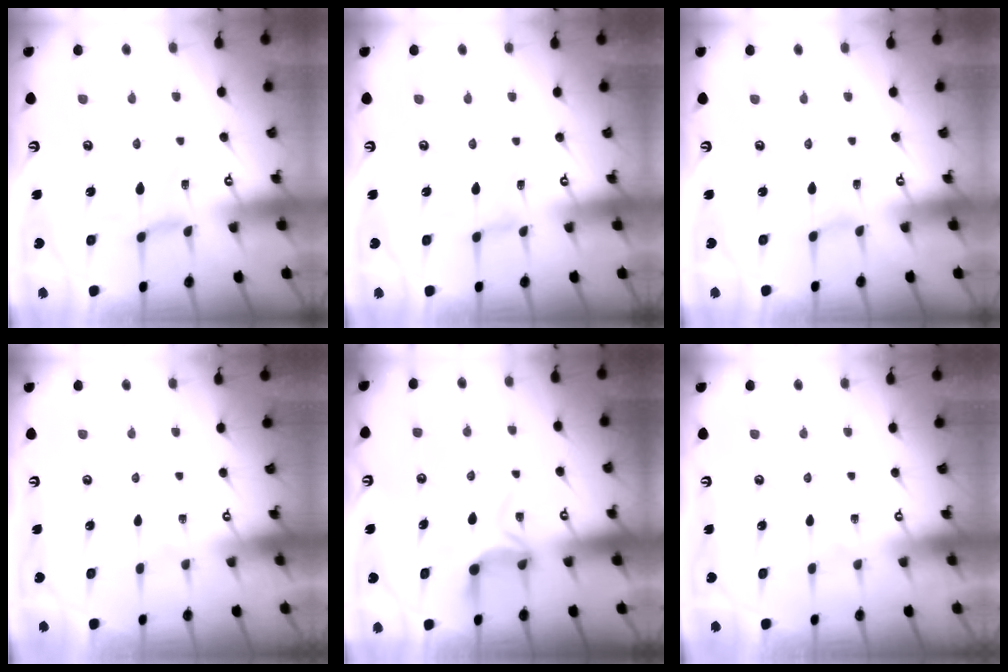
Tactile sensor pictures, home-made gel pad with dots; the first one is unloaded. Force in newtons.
{"total": 0.6, "press": 0.5, "slide": 0.3}
{"total": 0.0}
{"total": 0.0}
{"total": 6.5, "press": 6.4, "slide": 1.0}
{"total": 0.0}